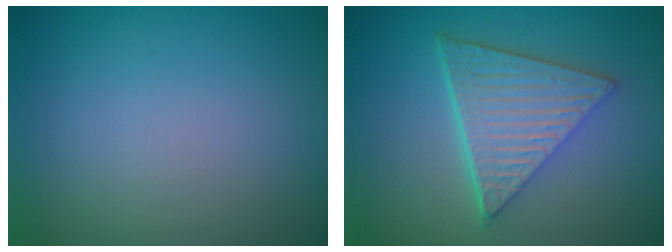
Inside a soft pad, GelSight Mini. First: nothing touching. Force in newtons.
{"total": 6.6, "press": 4.5, "slide": 4.8}